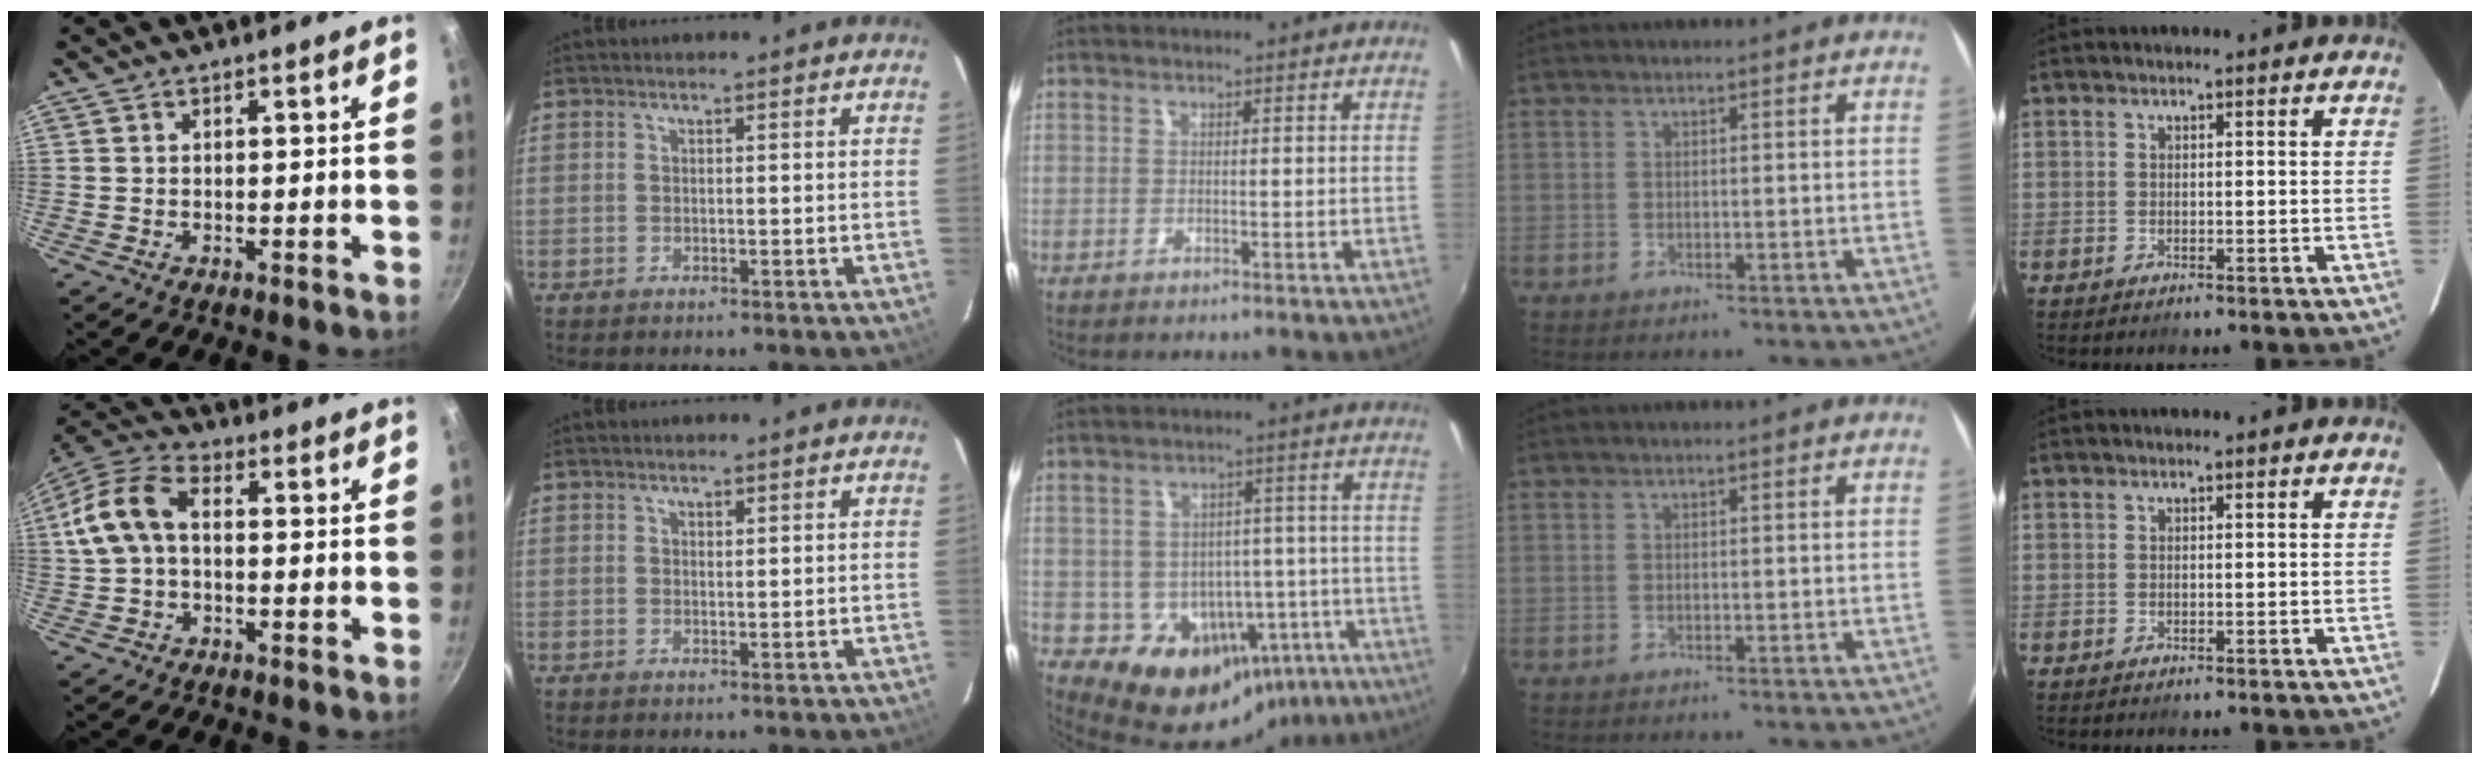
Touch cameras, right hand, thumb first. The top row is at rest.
{"thumb": {"total": 10.6, "force": [0.4, 6.6, 8.3], "torque": [-0.163, 0.034, -0.007]}, "index": {"total": 0.7, "force": [0.5, 0.3, 0.3], "torque": [-0.004, 0.001, 0.010]}, "middle": {"total": 16.3, "force": [-6.4, 13.5, 6.5], "torque": [-0.134, 0.029, -0.050]}}